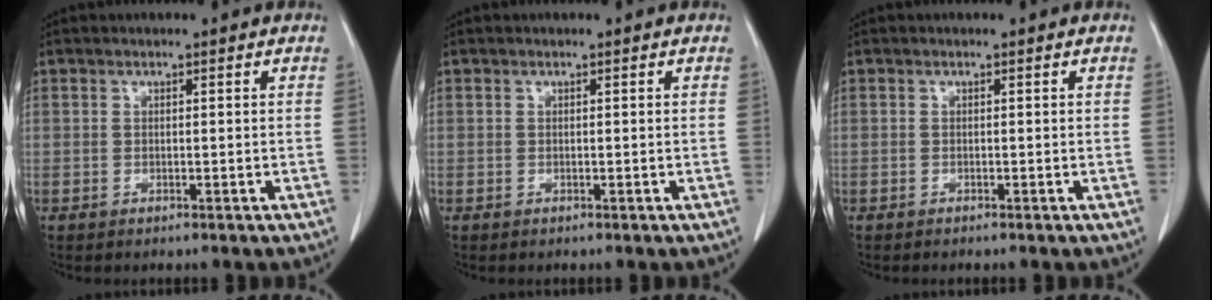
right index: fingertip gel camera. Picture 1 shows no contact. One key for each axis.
{"total": 0.0}
{"total": 0.0}